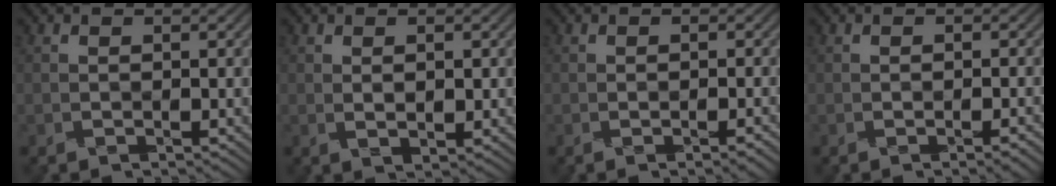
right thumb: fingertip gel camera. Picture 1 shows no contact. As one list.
[{"total": 1.5, "force": [0.2, 0.5, 1.4], "torque": [-0.029, -0.001, 0.004]}, {"total": 1.6, "force": [-0.8, 0.2, 1.3], "torque": [-0.020, 0.005, -0.014]}, {"total": 1.7, "force": [-0.8, 0.4, 1.4], "torque": [-0.021, 0.003, -0.013]}]